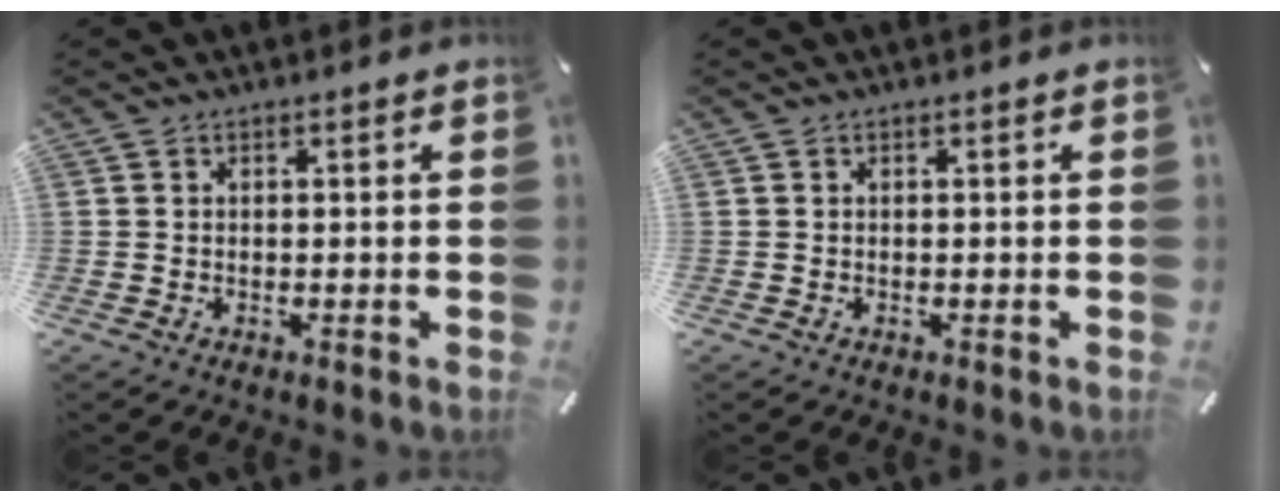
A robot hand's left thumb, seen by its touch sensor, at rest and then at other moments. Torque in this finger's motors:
{"motor_torque": [0.00, 0.00, -0.01, 0.00, 0.00]}